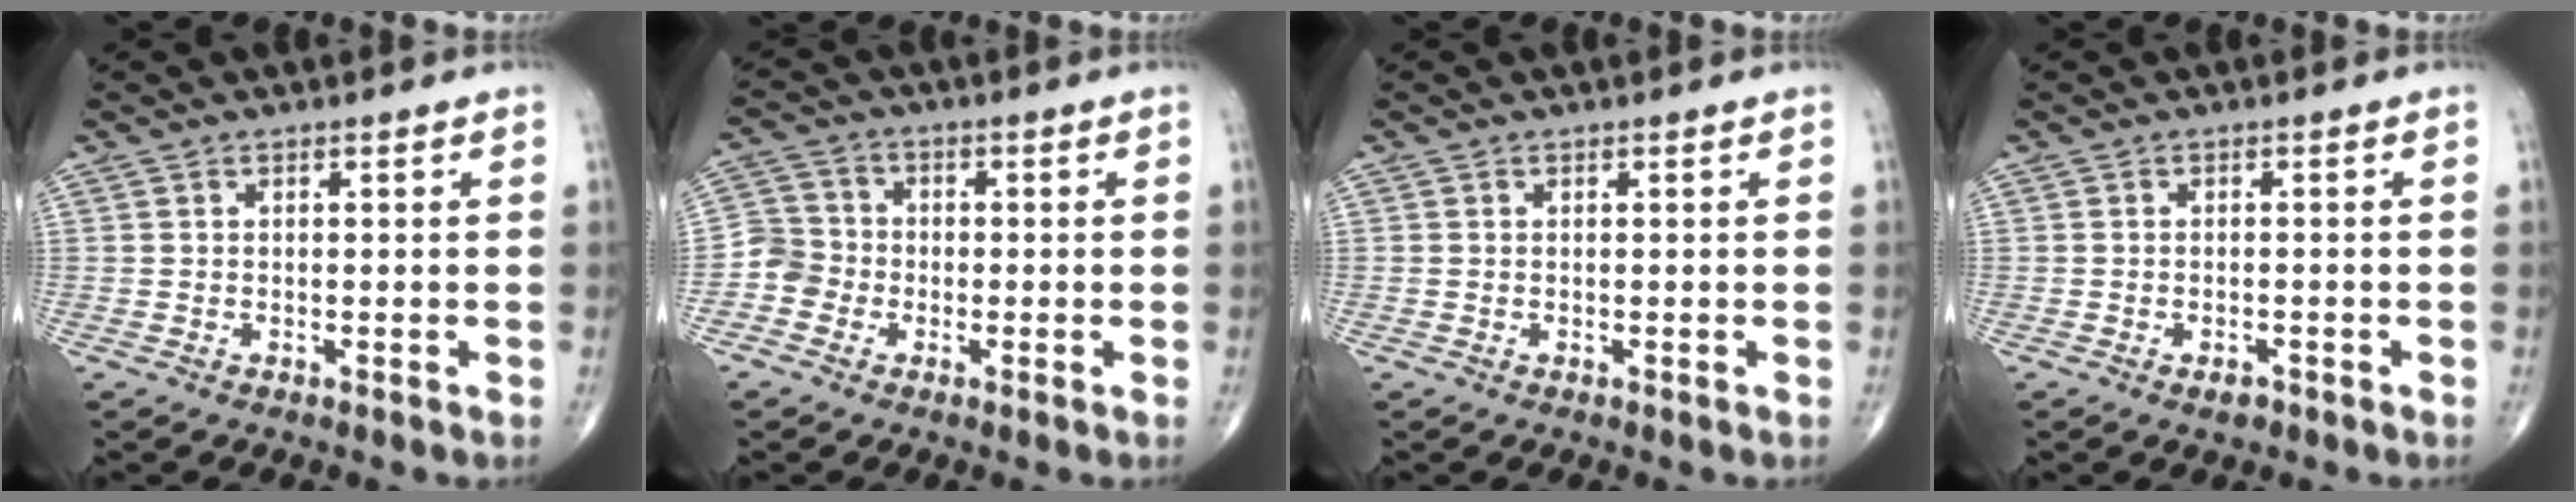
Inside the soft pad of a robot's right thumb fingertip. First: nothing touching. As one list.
[{"total": 5.1, "force": [-2.0, 4.6, 0.8], "torque": [0.005, 0.016, -0.052]}, {"total": 0.0}, {"total": 1.5, "force": [-1.0, 0.7, 0.9], "torque": [-0.013, 0.001, -0.015]}]